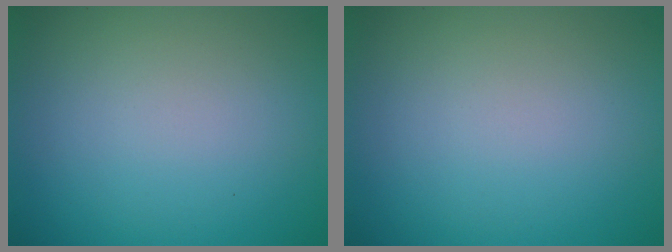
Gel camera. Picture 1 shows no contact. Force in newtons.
{"total": 0.0}